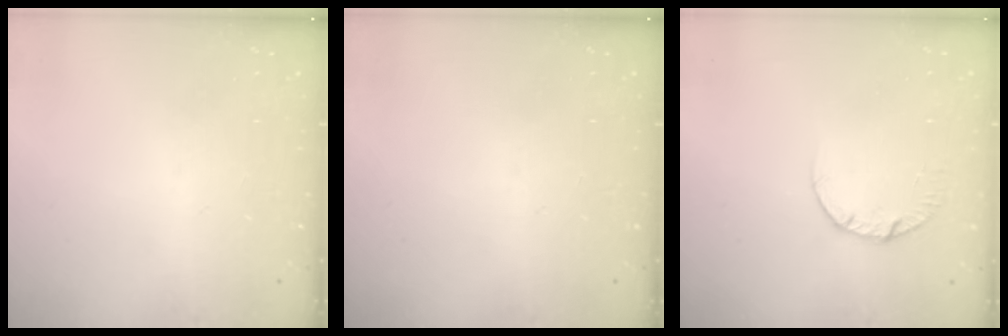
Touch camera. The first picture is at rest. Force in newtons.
{"total": 0.0}
{"total": 4.5, "press": 4.5, "slide": 0.4}